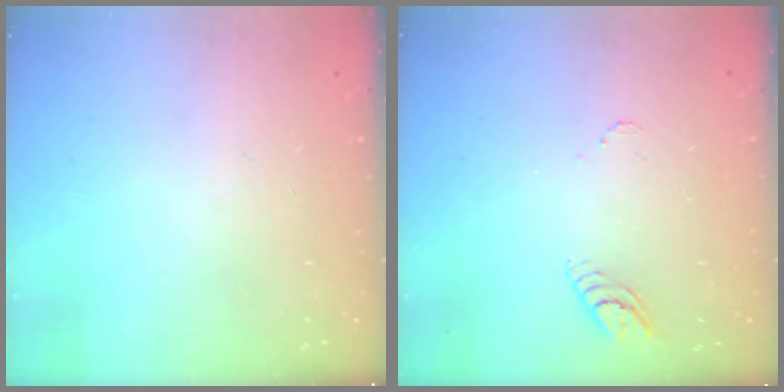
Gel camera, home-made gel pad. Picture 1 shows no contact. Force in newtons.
{"total": 3.6, "press": 3.6, "slide": 0.5}